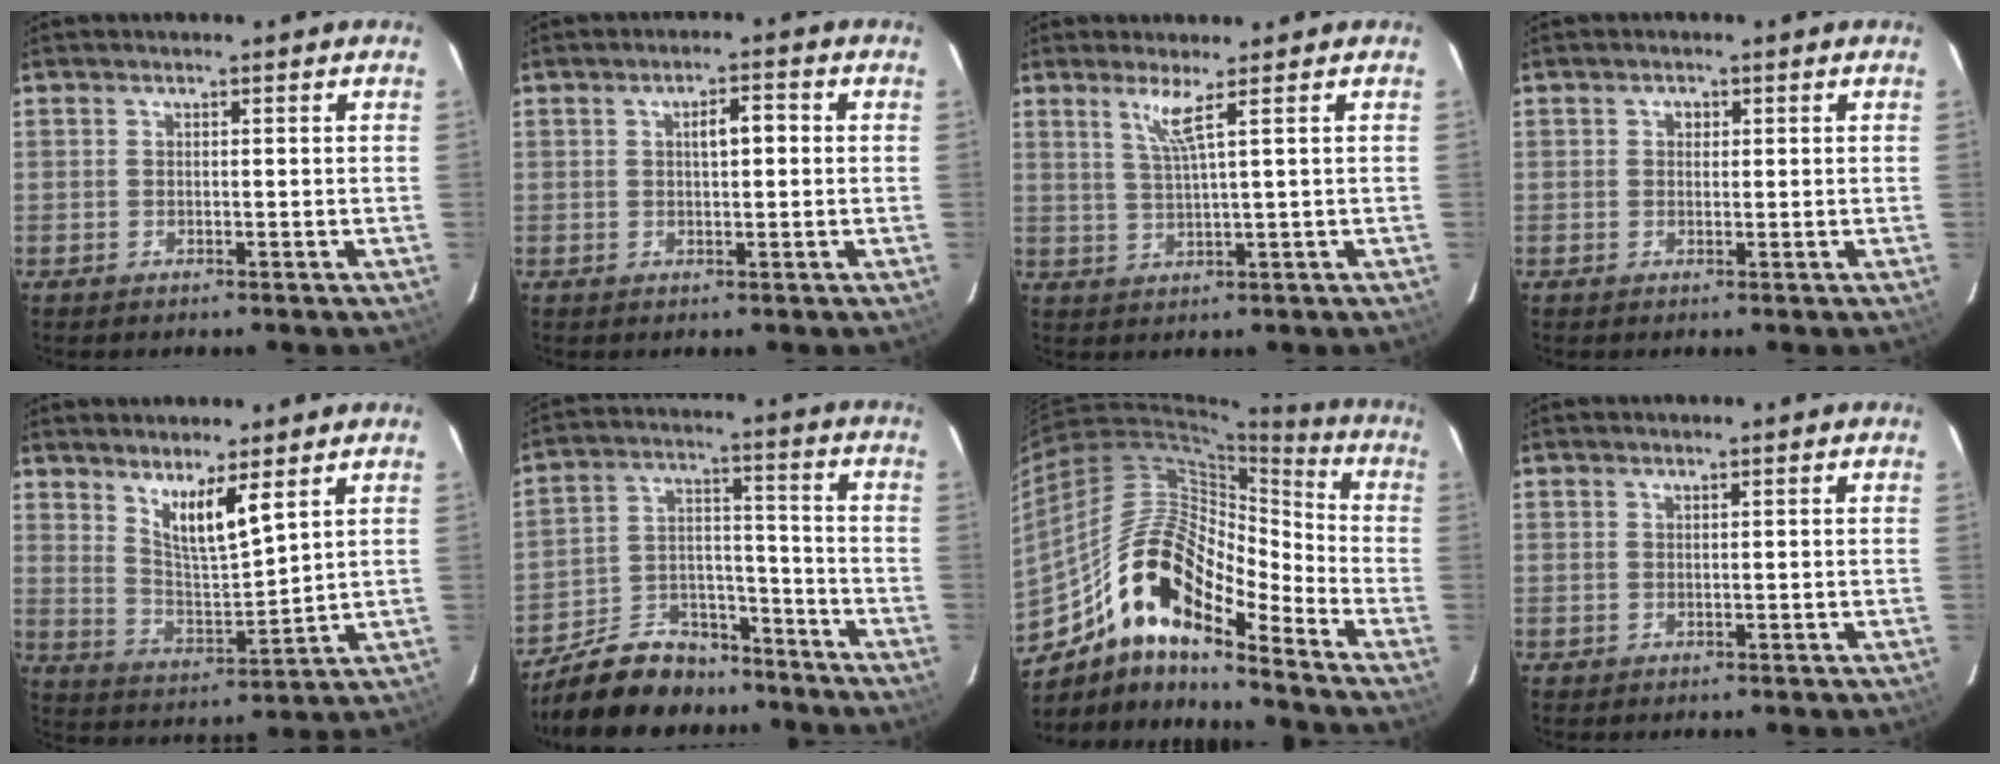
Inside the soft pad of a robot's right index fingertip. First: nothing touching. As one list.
[{"total": 3.5, "force": [0.6, 1.3, 3.2], "torque": [-0.055, 0.011, 0.011]}, {"total": 3.7, "force": [2.1, -1.1, 2.8], "torque": [-0.052, -0.010, 0.042]}, {"total": 1.3, "force": [0.3, 1.2, 0.4], "torque": [-0.006, 0.006, 0.004]}, {"total": 8.5, "force": [5.5, 1.3, 6.4], "torque": [-0.113, -0.012, 0.107]}, {"total": 15.4, "force": [-12.7, 7.4, 4.6], "torque": [-0.109, 0.040, -0.195]}, {"total": 17.3, "force": [-11.2, 5.9, 11.8], "torque": [-0.203, 0.009, -0.219]}, {"total": 0.0}]